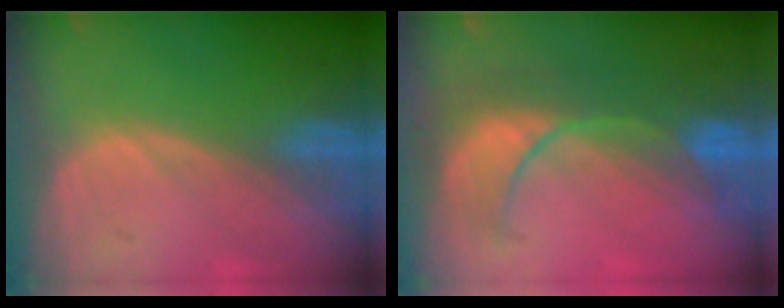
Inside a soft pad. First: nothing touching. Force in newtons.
{"total": 8.4, "press": 8.2, "slide": 1.8}